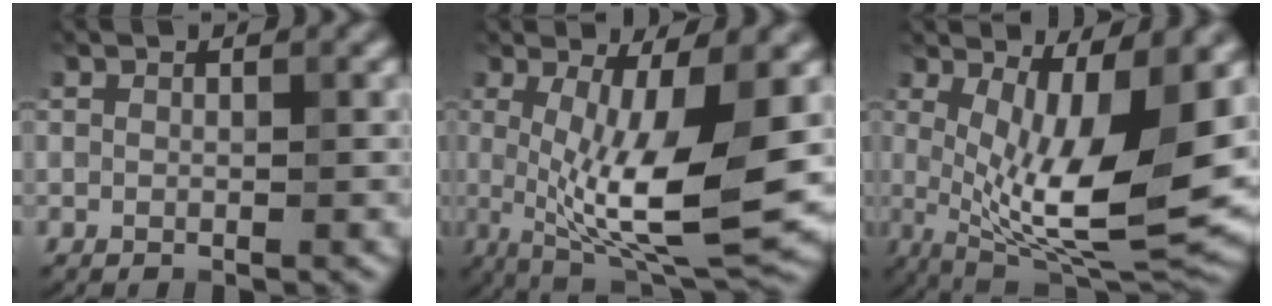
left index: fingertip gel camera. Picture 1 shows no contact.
{"total": 11.7, "force": [-0.6, 3.2, 11.3], "torque": [-0.194, -0.020, -0.006]}
{"total": 12.6, "force": [0.8, 3.9, 12.0], "torque": [-0.191, -0.022, 0.021]}